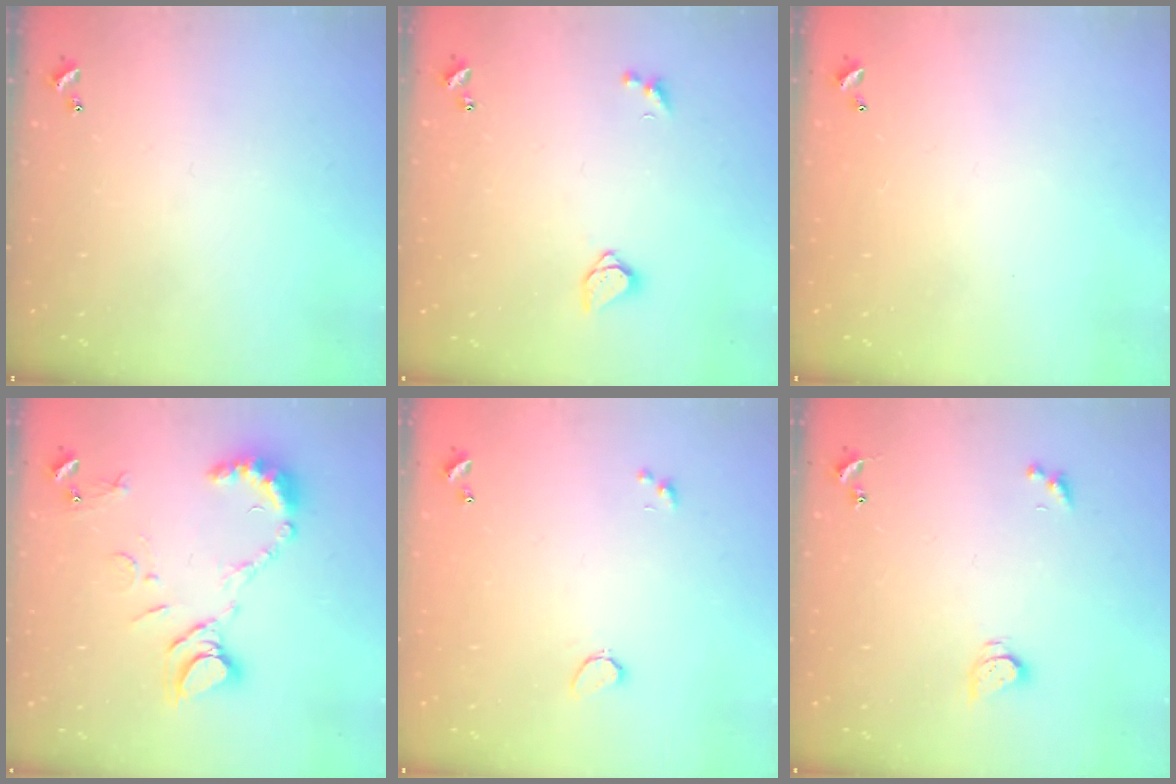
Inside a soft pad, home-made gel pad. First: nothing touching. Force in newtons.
{"total": 1.5, "press": 1.5, "slide": 0.3}
{"total": 2.8, "press": 2.8, "slide": 0.1}
{"total": 11.1, "press": 11.0, "slide": 1.3}
{"total": 0.6, "press": 0.4, "slide": 0.5}
{"total": 2.6, "press": 2.6, "slide": 0.2}